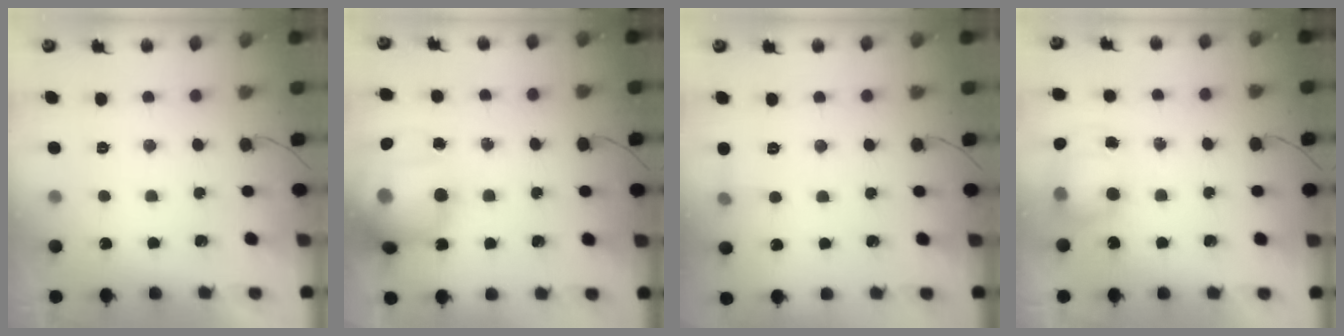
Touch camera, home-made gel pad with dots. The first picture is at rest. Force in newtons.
{"total": 22.1, "press": 21.7, "slide": 3.9}
{"total": 5.5, "press": 5.1, "slide": 2.0}
{"total": 7.2, "press": 7.1, "slide": 1.5}